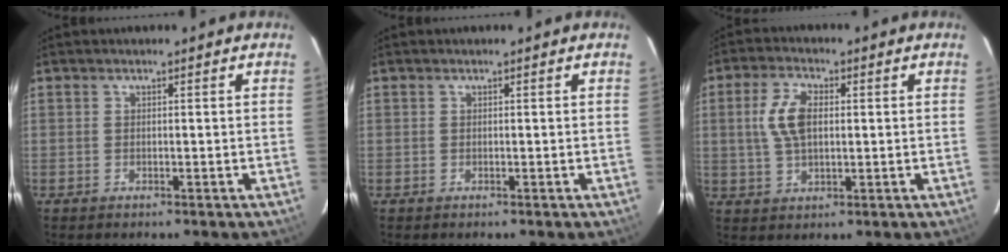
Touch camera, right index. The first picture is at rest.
{"total": 0.0}
{"total": 7.6, "force": [1.1, 4.2, 6.3], "torque": [-0.127, 0.011, 0.025]}